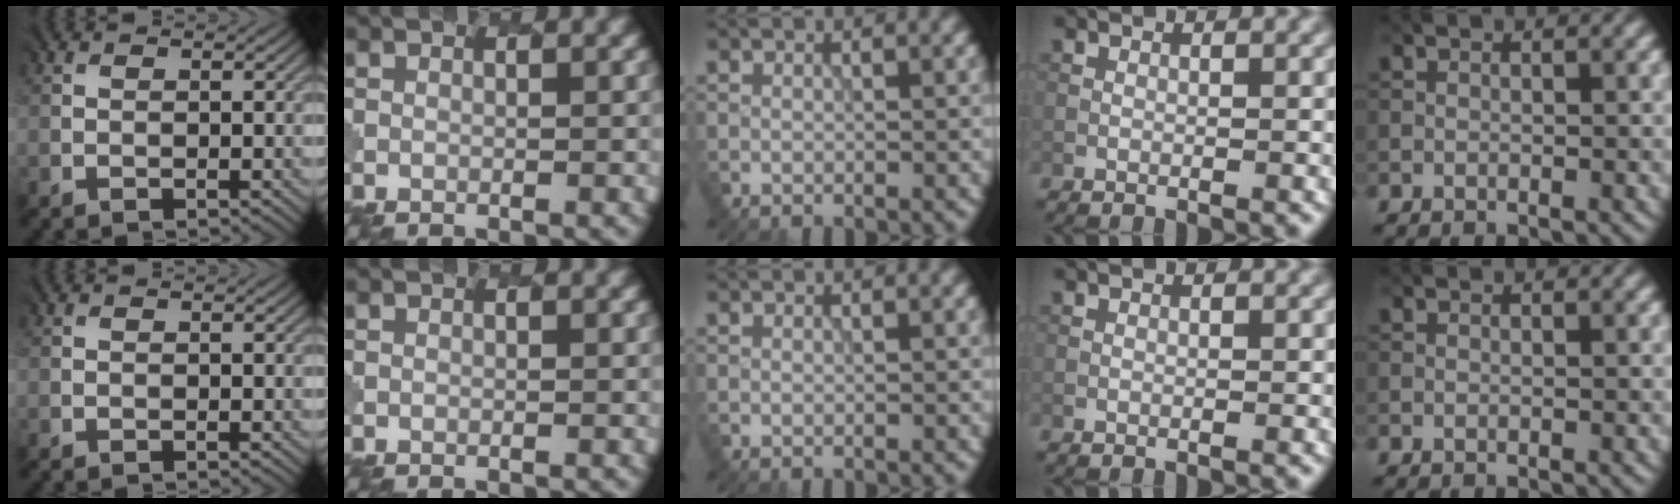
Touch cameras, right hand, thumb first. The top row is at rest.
{}